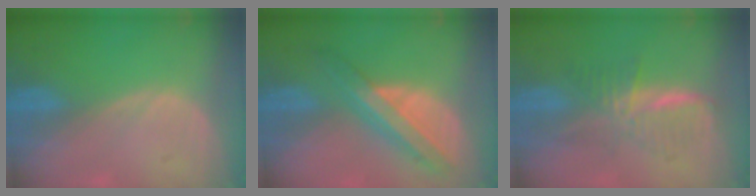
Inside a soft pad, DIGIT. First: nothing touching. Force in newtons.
{"total": 8.3, "press": 7.0, "slide": 4.4}
{"total": 5.9, "press": 5.8, "slide": 1.1}